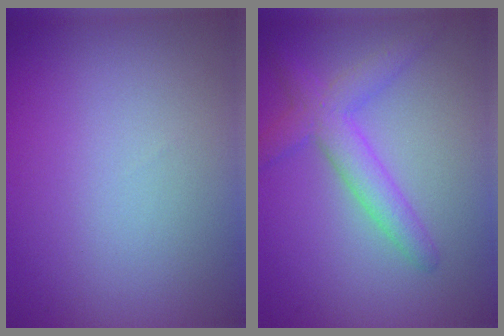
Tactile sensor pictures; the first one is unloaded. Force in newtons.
{"total": 3.4, "press": 3.4, "slide": 0.2}